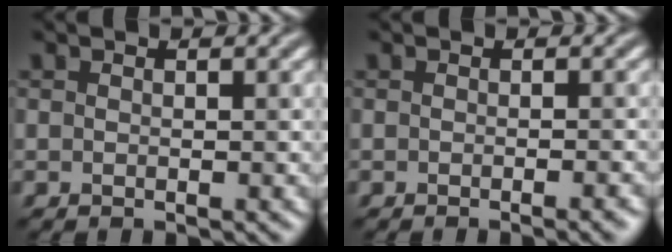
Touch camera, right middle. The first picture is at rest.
{"total": 2.0, "force": [-0.9, 0.5, 1.7], "torque": [-0.013, 0.000, -0.013]}